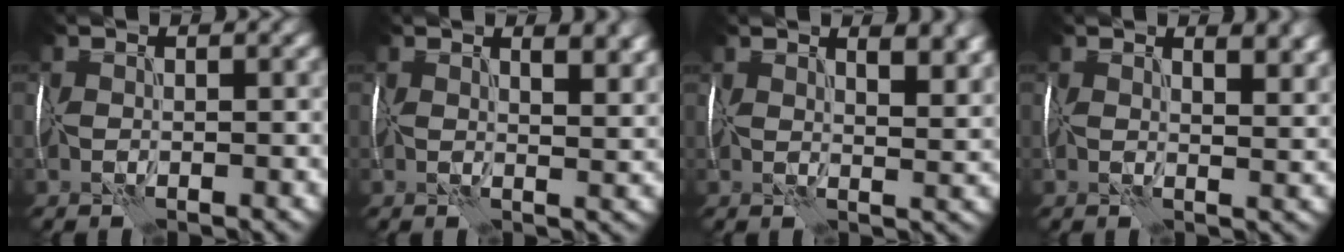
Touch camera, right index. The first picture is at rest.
{"total": 5.7, "force": [3.1, 2.4, 4.1], "torque": [-0.030, 0.011, 0.038]}
{"total": 7.0, "force": [3.9, 2.9, 5.0], "torque": [-0.041, 0.021, 0.044]}
{"total": 5.1, "force": [3.0, 2.2, 3.6], "torque": [-0.029, 0.005, 0.041]}